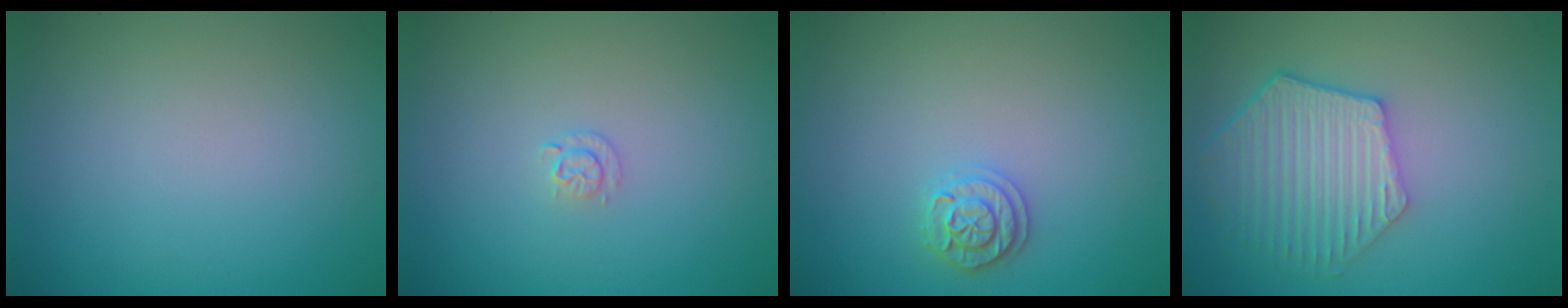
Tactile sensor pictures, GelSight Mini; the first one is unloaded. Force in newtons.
{"total": 0.9, "press": 0.6, "slide": 0.6}
{"total": 1.9, "press": 1.9, "slide": 0.3}
{"total": 5.9, "press": 5.0, "slide": 3.1}